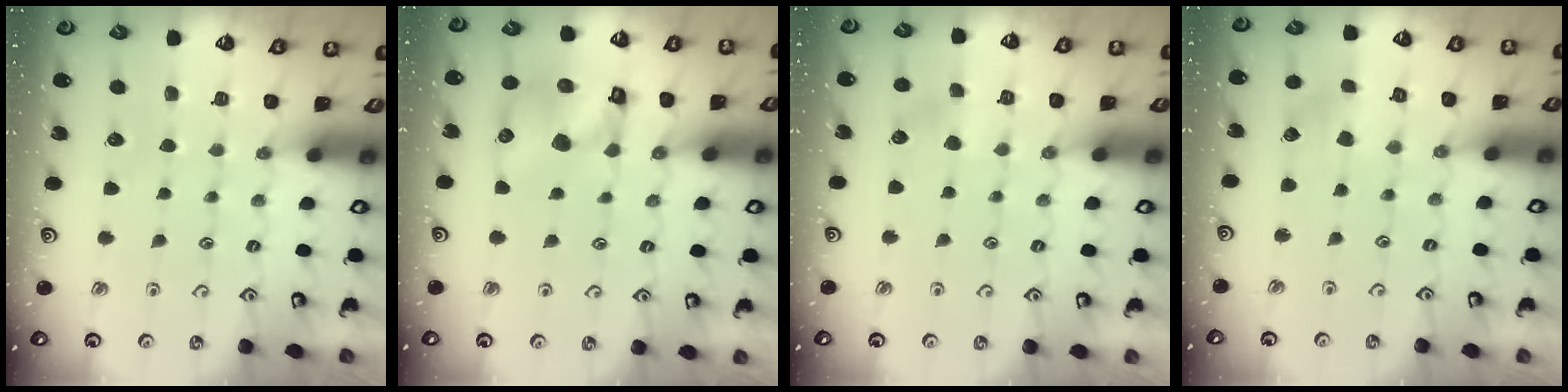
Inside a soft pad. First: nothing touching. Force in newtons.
{"total": 10.9, "press": 10.8, "slide": 1.5}
{"total": 2.2, "press": 2.2, "slide": 0.3}
{"total": 2.7, "press": 2.7, "slide": 0.4}